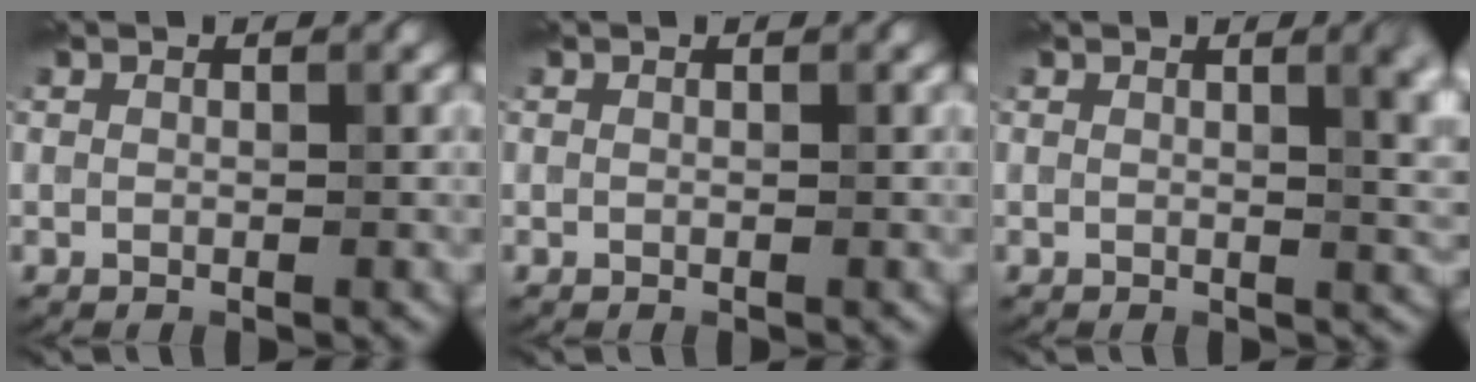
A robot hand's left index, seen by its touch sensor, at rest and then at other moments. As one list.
[{"total": 0.0}, {"total": 4.9, "force": [1.4, 1.8, 4.3], "torque": [-0.040, 0.002, 0.025]}]